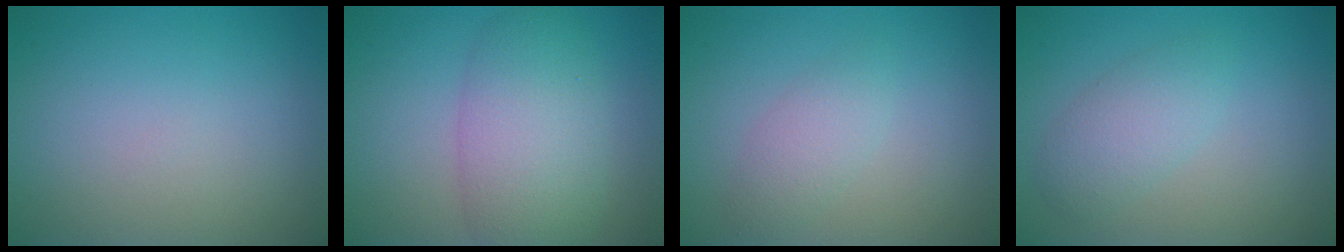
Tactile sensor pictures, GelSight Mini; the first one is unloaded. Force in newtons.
{"total": 6.3, "press": 6.3, "slide": 0.3}
{"total": 2.0, "press": 2.0, "slide": 0.1}
{"total": 2.7, "press": 2.7, "slide": 0.1}